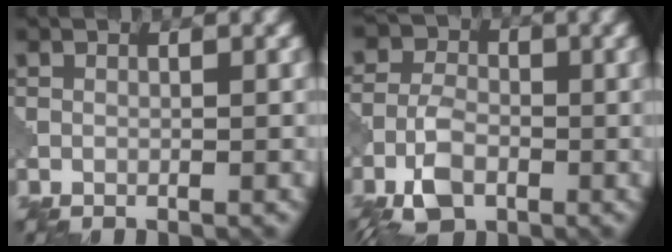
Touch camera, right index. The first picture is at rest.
{"total": 5.4, "force": [-2.2, 3.6, 3.4], "torque": [-0.064, -0.001, -0.048]}